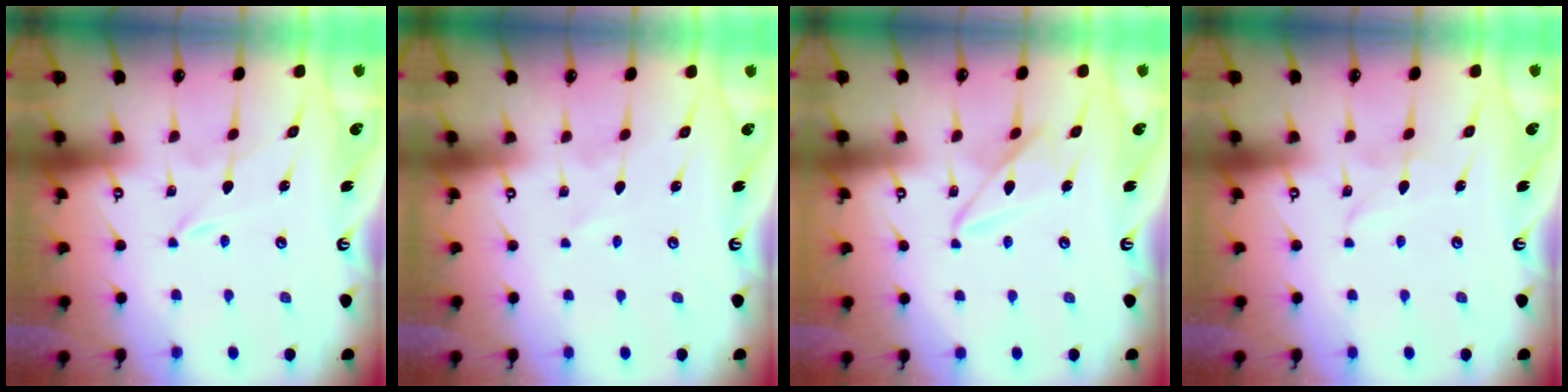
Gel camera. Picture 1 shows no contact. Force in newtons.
{"total": 0.0}
{"total": 8.1, "press": 8.1, "slide": 0.5}
{"total": 2.3, "press": 2.3, "slide": 0.1}